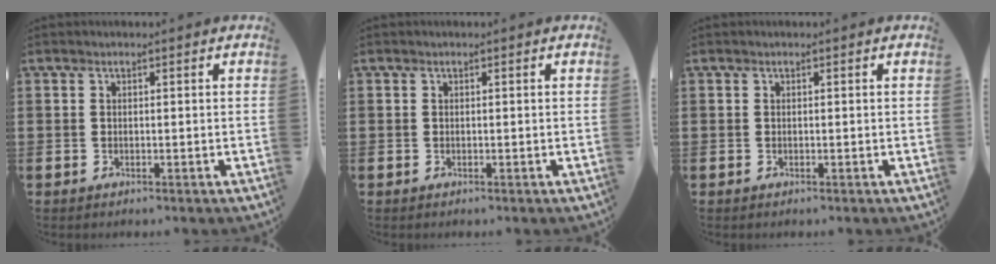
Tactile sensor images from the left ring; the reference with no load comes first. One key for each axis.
{"total": 0.0}
{"total": 0.0}